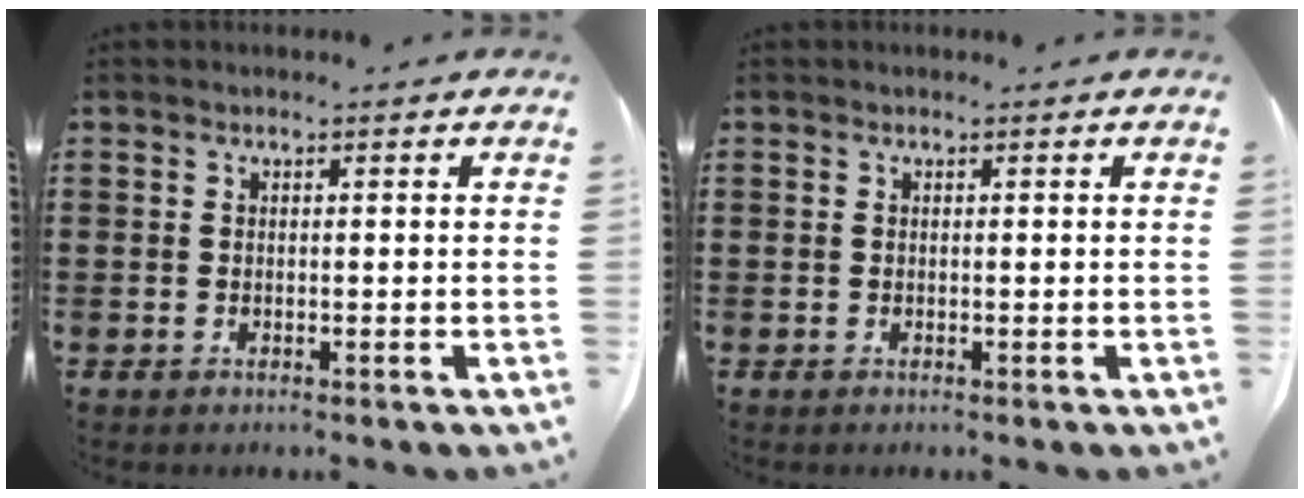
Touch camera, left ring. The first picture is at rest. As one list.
[{"total": 0.0}]